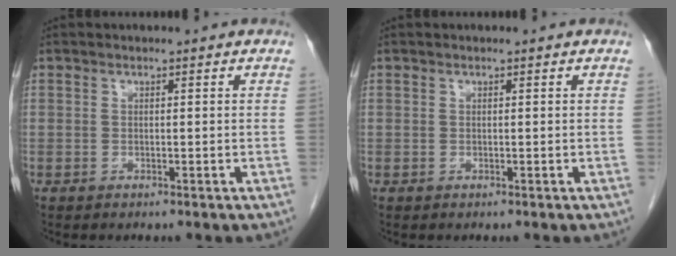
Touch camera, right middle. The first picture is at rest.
{"total": 0.0}